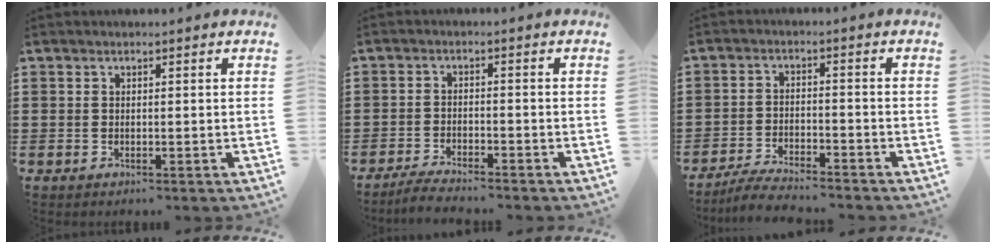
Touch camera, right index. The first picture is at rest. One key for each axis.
{"total": 2.8, "fx": -2.8, "fy": -0.1, "fz": 0.5, "tx": -0.013, "ty": 0.002, "tz": -0.055}
{"total": 4.2, "fx": -4.1, "fy": 0.0, "fz": 1.0, "tx": -0.027, "ty": -0.002, "tz": -0.083}